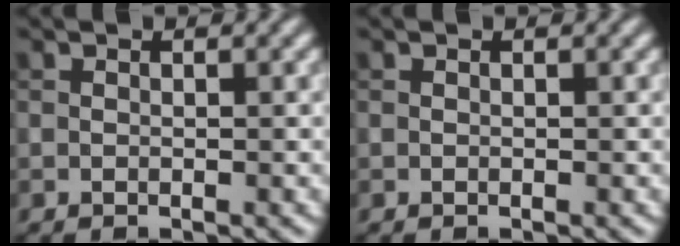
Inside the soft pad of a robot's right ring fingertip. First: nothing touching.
{"total": 0.0}